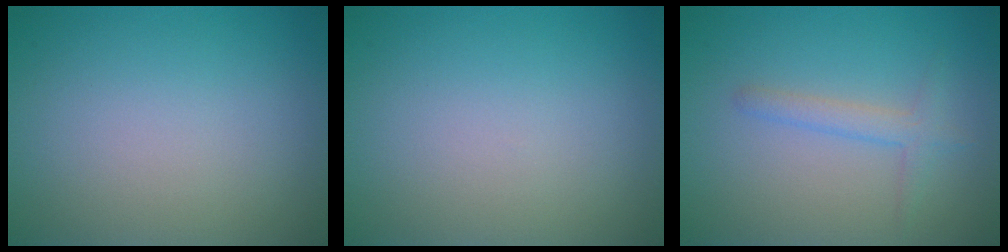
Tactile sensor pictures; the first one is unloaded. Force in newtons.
{"total": 0.0}
{"total": 1.8, "press": 1.8, "slide": 0.1}